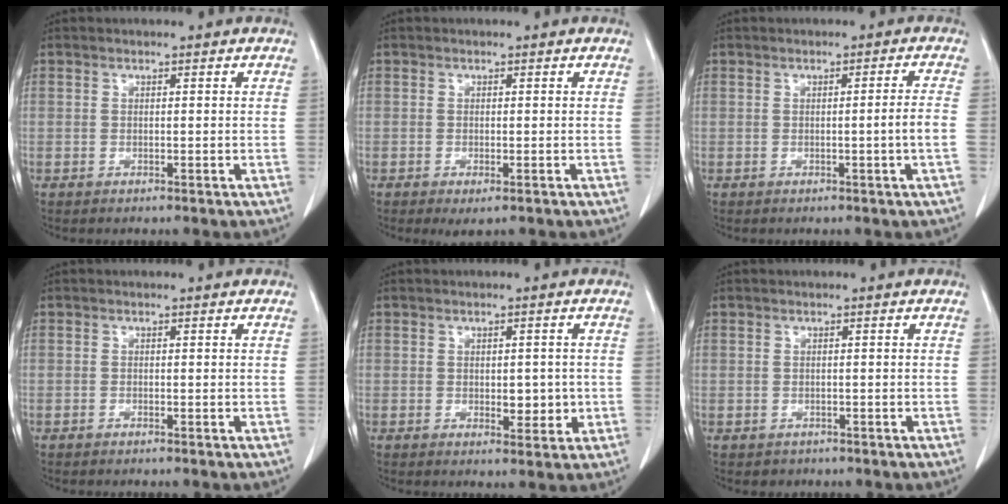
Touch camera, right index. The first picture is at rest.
{"total": 1.8, "force": [-1.0, 0.5, 1.3], "torque": [-0.018, -0.005, -0.011]}
{"total": 2.7, "force": [-0.7, -0.9, 2.4], "torque": [-0.036, -0.002, -0.010]}
{"total": 0.0}
{"total": 3.6, "force": [-0.4, 2.0, 3.0], "torque": [-0.034, -0.002, 0.002]}
{"total": 1.3, "force": [-0.7, 1.0, -0.1], "torque": [-0.009, 0.002, -0.008]}